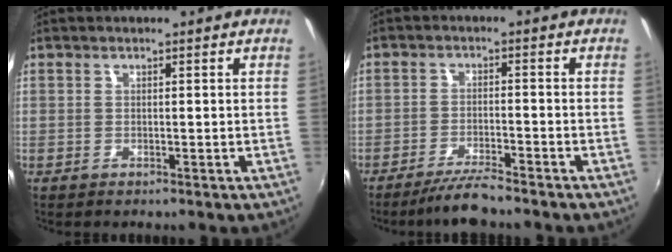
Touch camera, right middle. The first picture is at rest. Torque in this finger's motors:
{"motor_torque": [0.05, -0.04, 0.02, 0.02]}